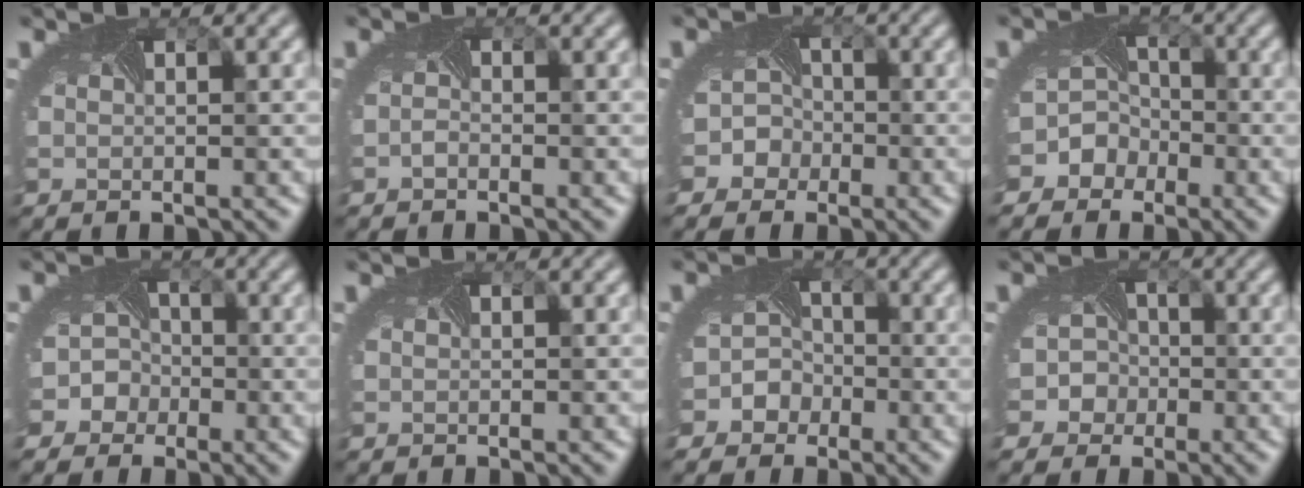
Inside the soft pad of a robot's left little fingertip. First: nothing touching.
{"total": 0.8, "force": [-0.8, 0.0, -0.1], "torque": [-0.005, -0.002, -0.017]}
{"total": 4.4, "force": [-2.1, 3.8, 0.5], "torque": [0.014, 0.005, -0.045]}
{"total": 5.0, "force": [-2.7, 4.1, 0.6], "torque": [0.014, 0.001, -0.056]}
{"total": 4.7, "force": [-2.2, 4.1, 0.6], "torque": [0.012, 0.006, -0.051]}
{"total": 0.0}
{"total": 3.4, "force": [-1.7, 2.9, 0.5], "torque": [0.015, 0.008, -0.034]}
{"total": 4.3, "force": [-1.5, 4.0, 0.8], "torque": [0.008, 0.012, -0.038]}